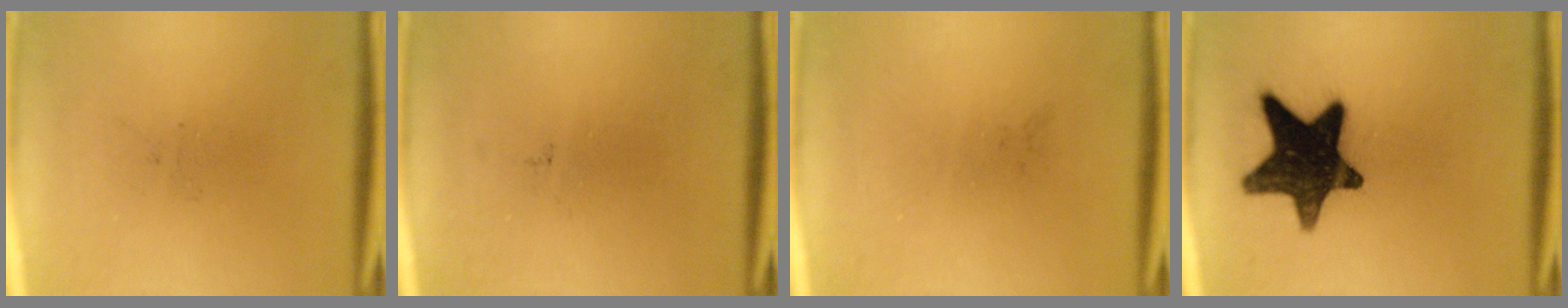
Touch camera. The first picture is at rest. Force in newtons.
{"total": 0.0}
{"total": 0.0}
{"total": 15.9}